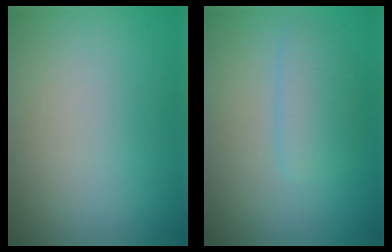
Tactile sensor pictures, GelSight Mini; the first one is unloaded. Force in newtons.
{"total": 2.4, "press": 2.4, "slide": 0.1}